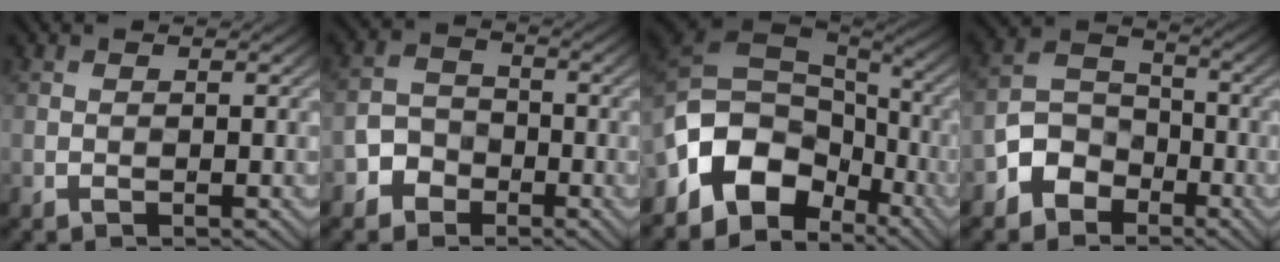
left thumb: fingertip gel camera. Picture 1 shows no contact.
{"total": 3.9, "force": [-2.5, 2.8, 1.0], "torque": [-0.030, -0.001, -0.059]}
{"total": 13.0, "force": [-4.6, 9.1, 8.0], "torque": [-0.196, -0.023, -0.075]}
{"total": 6.6, "force": [-4.0, 4.6, 2.5], "torque": [-0.059, -0.005, -0.094]}